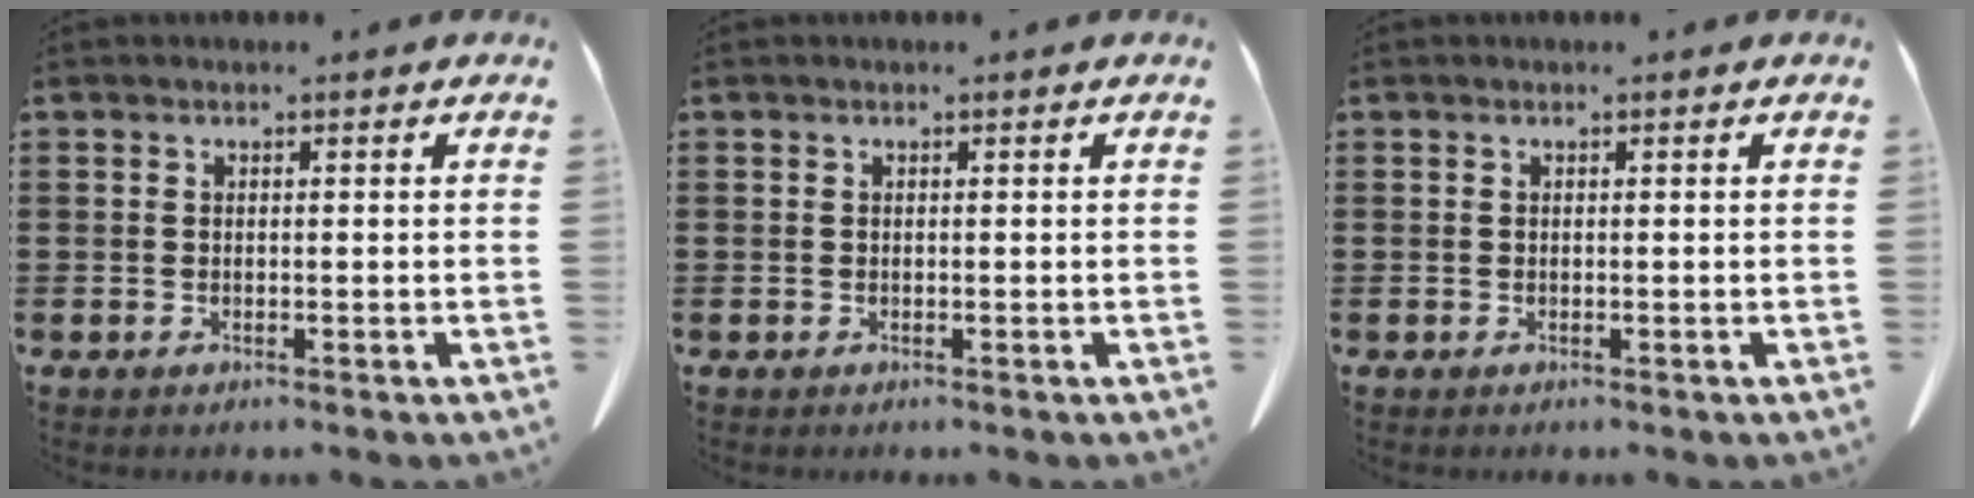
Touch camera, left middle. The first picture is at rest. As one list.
[{"total": 0.0}, {"total": 0.0}]